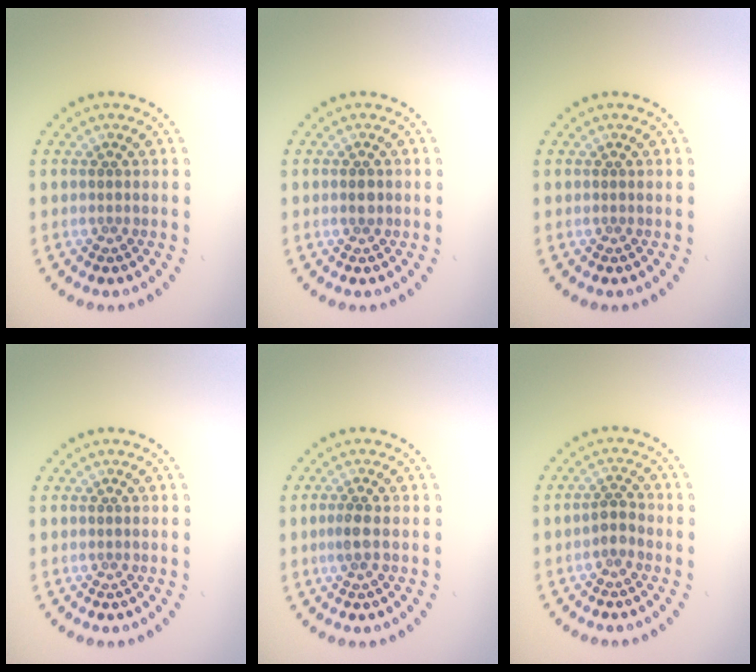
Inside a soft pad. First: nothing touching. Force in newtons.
{"total": 1.2, "press": 1.2, "slide": 0.1}
{"total": 0.0}
{"total": 0.0}
{"total": 1.4, "press": 1.2, "slide": 0.6}
{"total": 1.4, "press": 1.2, "slide": 0.9}